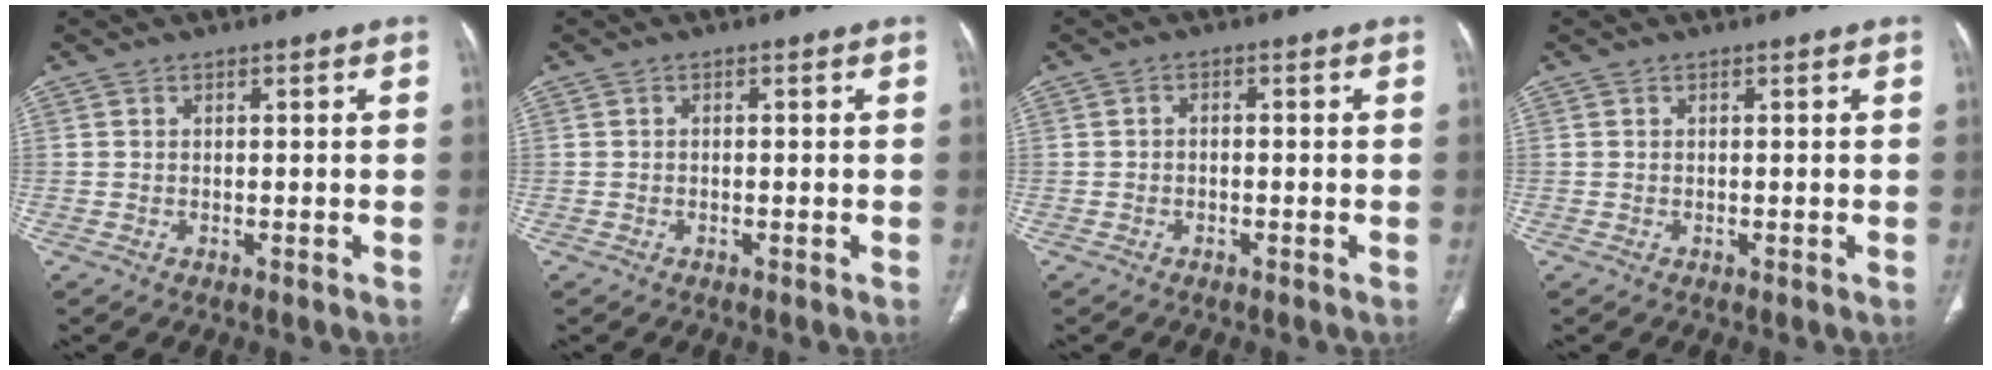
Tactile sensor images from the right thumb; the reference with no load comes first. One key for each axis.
{"total": 0.0}
{"total": 0.9, "fx": -0.4, "fy": 0.6, "fz": 0.5, "tx": -0.005, "ty": 0.005, "tz": -0.011}
{"total": 0.0}